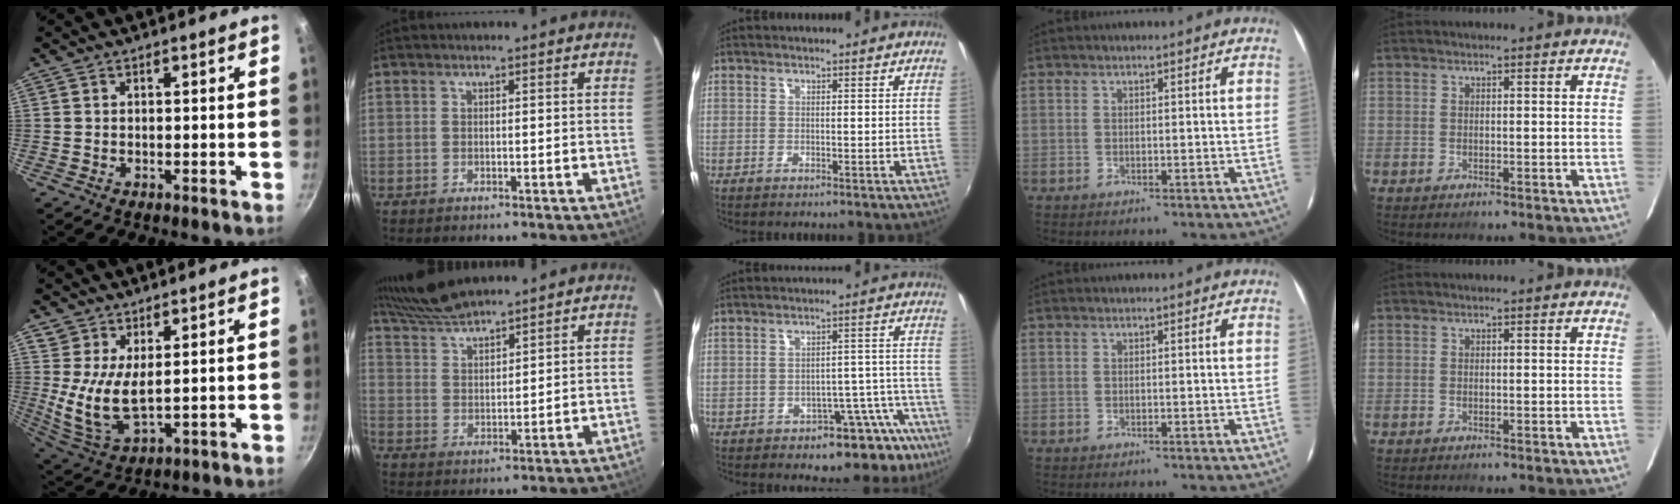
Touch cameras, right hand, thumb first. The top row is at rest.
{"thumb": {"total": 8.8, "force": [2.3, 4.9, 7.0], "torque": [-0.135, -0.031, 0.053]}, "index": {"total": 8.3, "force": [7.7, 0.2, 2.9], "torque": [-0.067, 0.011, 0.149]}, "middle": {"total": 10.7, "force": [-8.4, 4.8, 4.6], "torque": [-0.038, 0.025, -0.099]}}